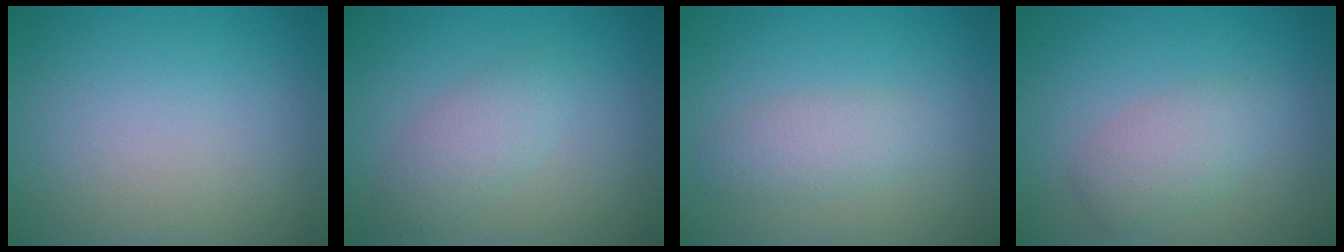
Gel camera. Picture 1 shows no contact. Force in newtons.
{"total": 2.5, "press": 2.5, "slide": 0.0}
{"total": 2.2, "press": 2.2, "slide": 0.1}
{"total": 2.9, "press": 2.9, "slide": 0.1}